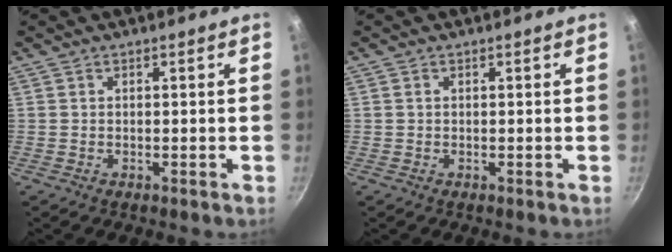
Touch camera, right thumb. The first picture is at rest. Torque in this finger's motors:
{"motor_torque": [-0.55, 0.22, -0.45, 0.36, 0.08]}